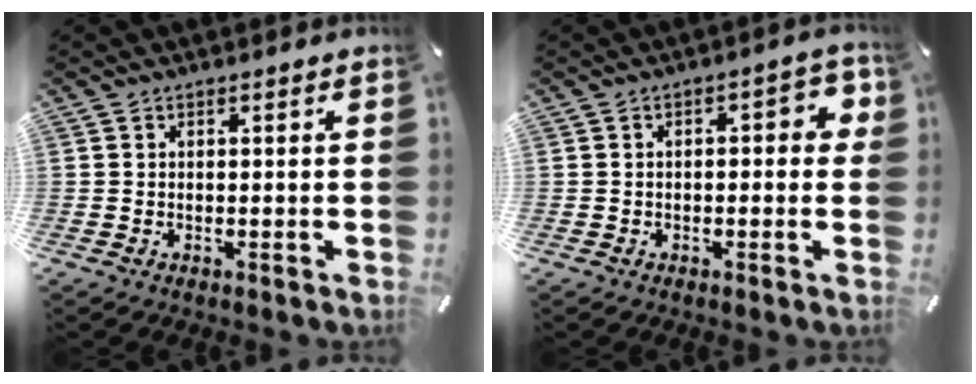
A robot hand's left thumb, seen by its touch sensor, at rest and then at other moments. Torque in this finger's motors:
{"motor_torque": [0.08, 0.07, 0.18, 0.23, 0.01]}